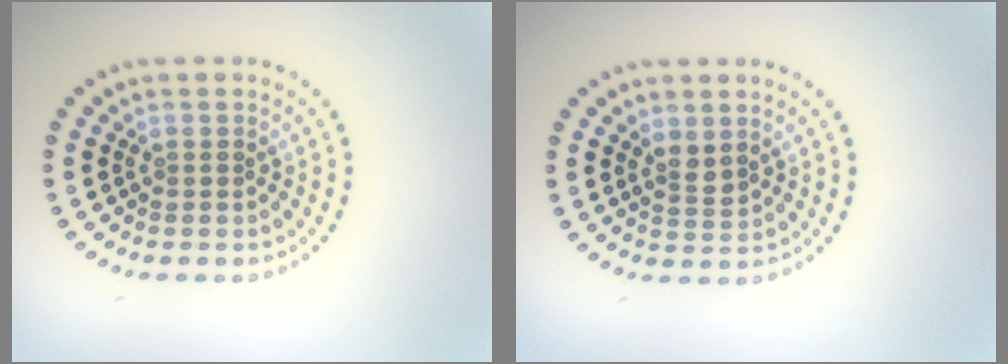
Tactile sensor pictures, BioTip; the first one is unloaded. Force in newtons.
{"total": 1.5, "press": 1.4, "slide": 0.7}